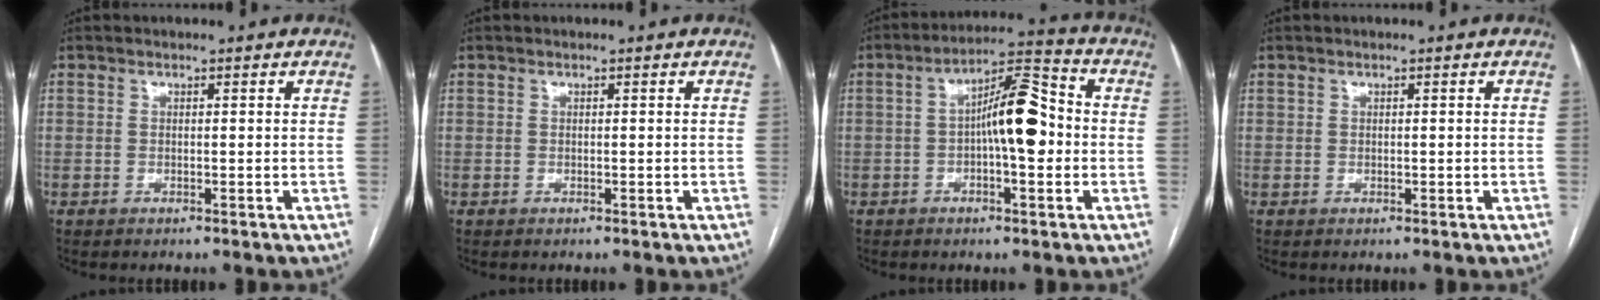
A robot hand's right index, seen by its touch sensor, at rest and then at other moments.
{"total": 0.0}
{"total": 10.1, "force": [-0.4, 2.5, 9.8], "torque": [-0.163, 0.026, -0.011]}
{"total": 0.6, "force": [0.2, 0.5, 0.3], "torque": [-0.007, 0.002, 0.007]}